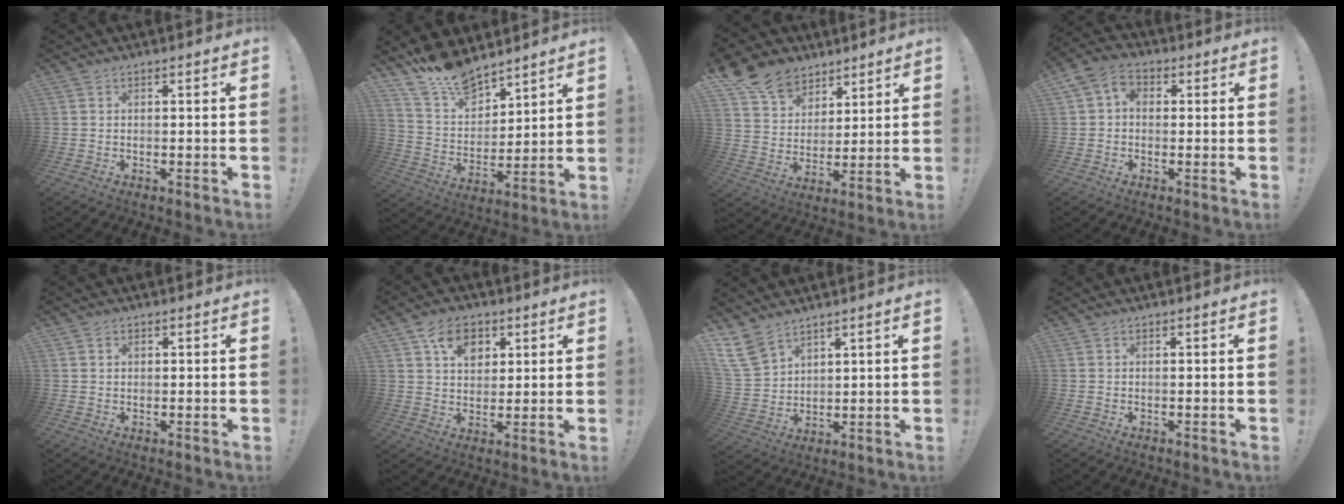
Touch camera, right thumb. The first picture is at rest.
{"total": 13.6, "force": [12.1, 5.3, 3.1], "torque": [-0.067, -0.097, 0.228]}
{"total": 13.2, "force": [8.8, 9.0, 3.8], "torque": [-0.062, -0.061, 0.173]}
{"total": 5.7, "force": [0.3, 4.5, 3.4], "torque": [-0.059, 0.010, 0.011]}
{"total": 0.9, "force": [0.4, 0.8, 0.2], "torque": [0.003, 0.000, 0.005]}
{"total": 10.2, "force": [4.8, 7.3, 5.2], "torque": [-0.074, -0.015, 0.091]}
{"total": 10.8, "force": [7.8, 6.1, 4.3], "torque": [-0.084, -0.041, 0.159]}
{"total": 0.0}